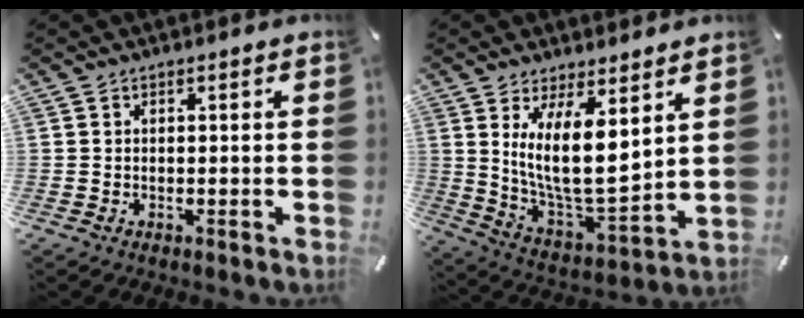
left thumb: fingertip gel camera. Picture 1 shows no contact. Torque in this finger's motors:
{"motor_torque": [1.82, -0.04, 1.86, -0.92, 0.80]}